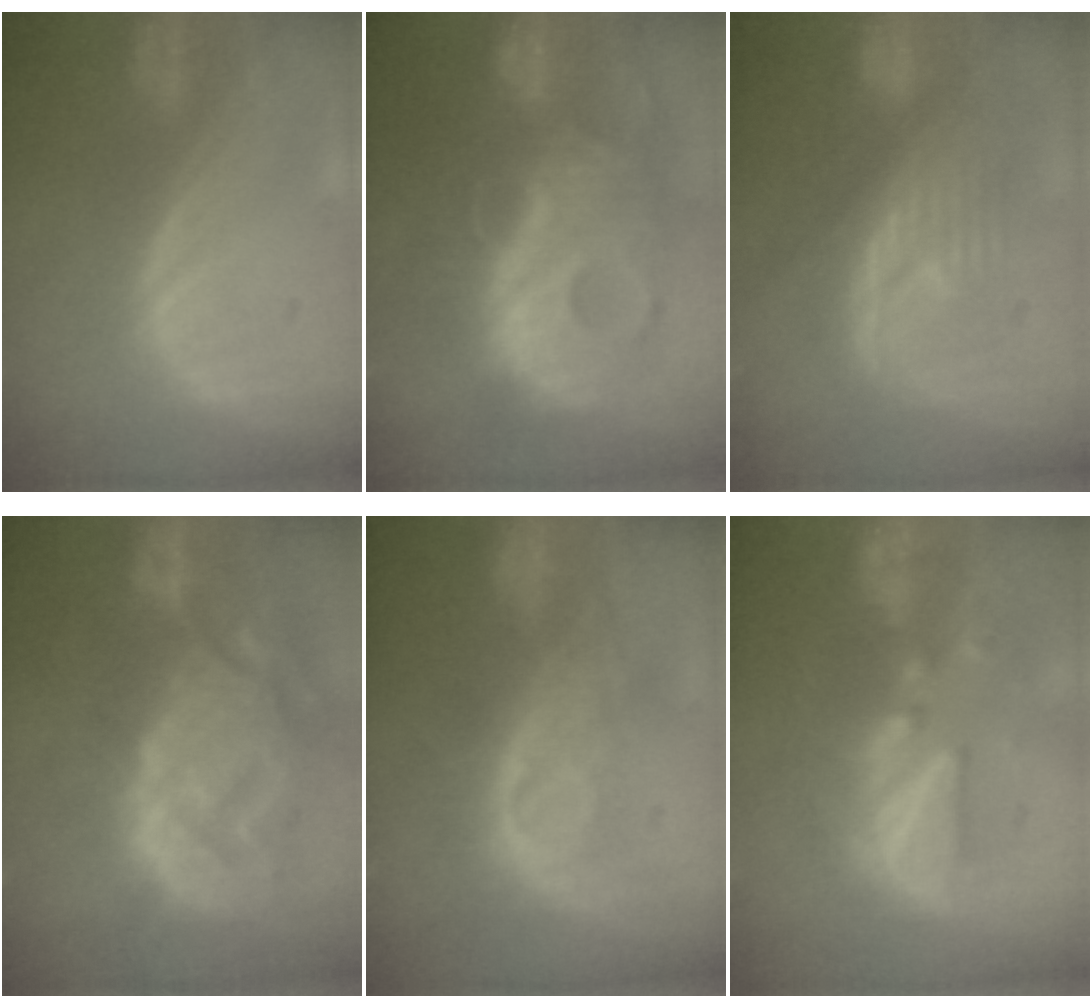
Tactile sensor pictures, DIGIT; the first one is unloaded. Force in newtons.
{"total": 13.6, "press": 13.5, "slide": 1.2}
{"total": 8.0, "press": 7.9, "slide": 1.2}
{"total": 14.3, "press": 12.3, "slide": 7.4}
{"total": 9.4, "press": 8.2, "slide": 4.5}
{"total": 8.0, "press": 7.9, "slide": 1.5}